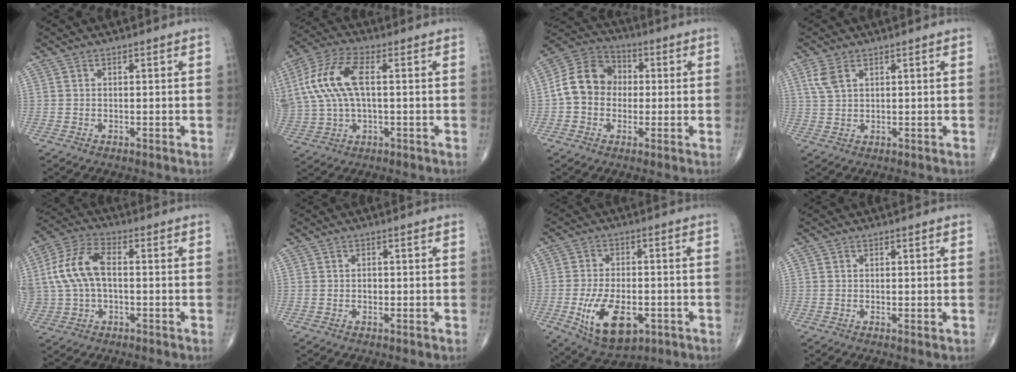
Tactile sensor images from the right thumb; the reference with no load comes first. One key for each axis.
{"total": 14.8, "fx": 2.6, "fy": 7.0, "fz": 12.8, "tx": -0.292, "ty": 0.023, "tz": 0.052}
{"total": 11.0, "fx": -0.2, "fy": 9.2, "fz": 6.0, "tx": -0.093, "ty": 0.034, "tz": -0.017}
{"total": 3.3, "fx": 1.8, "fy": 1.5, "fz": 2.3, "tx": -0.055, "ty": 0.005, "tz": 0.046}
{"total": 11.4, "fx": 0.7, "fy": 6.5, "fz": 9.3, "tx": -0.205, "ty": 0.029, "tz": 0.012}
{"total": 0.9, "fx": -0.1, "fy": 0.7, "fz": 0.5, "tx": -0.005, "ty": 0.002, "tz": -0.003}
{"total": 13.1, "fx": -4.3, "fy": 7.1, "fz": 10.2, "tx": -0.165, "ty": 0.003, "tz": -0.058}
{"total": 0.6, "fx": 0.0, "fy": 0.2, "fz": 0.5, "tx": -0.013, "ty": -0.004, "tz": -0.001}